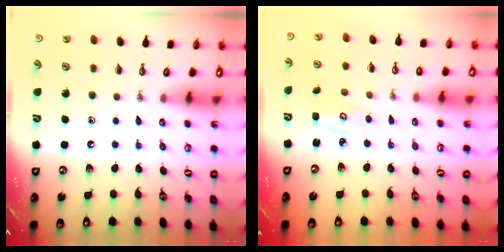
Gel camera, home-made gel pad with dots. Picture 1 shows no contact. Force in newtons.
{"total": 2.9, "press": 2.8, "slide": 0.4}